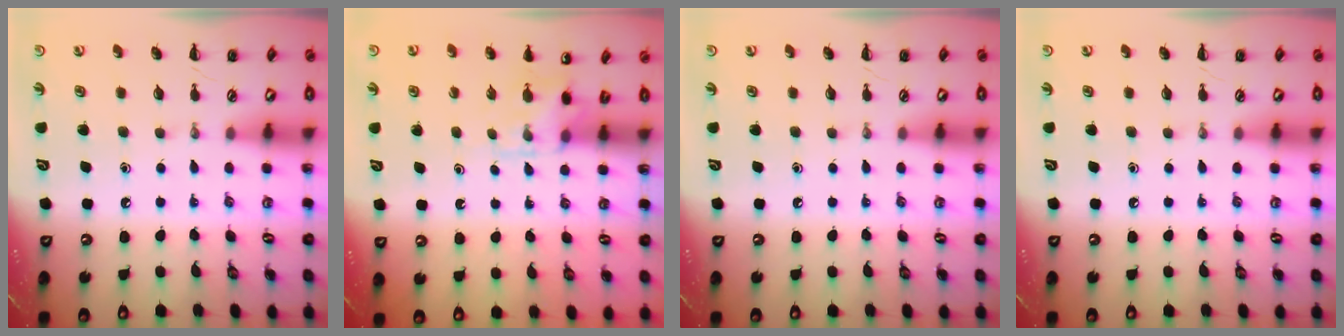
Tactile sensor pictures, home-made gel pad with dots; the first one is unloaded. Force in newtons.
{"total": 4.2, "press": 3.9, "slide": 1.5}
{"total": 0.0}
{"total": 0.0}